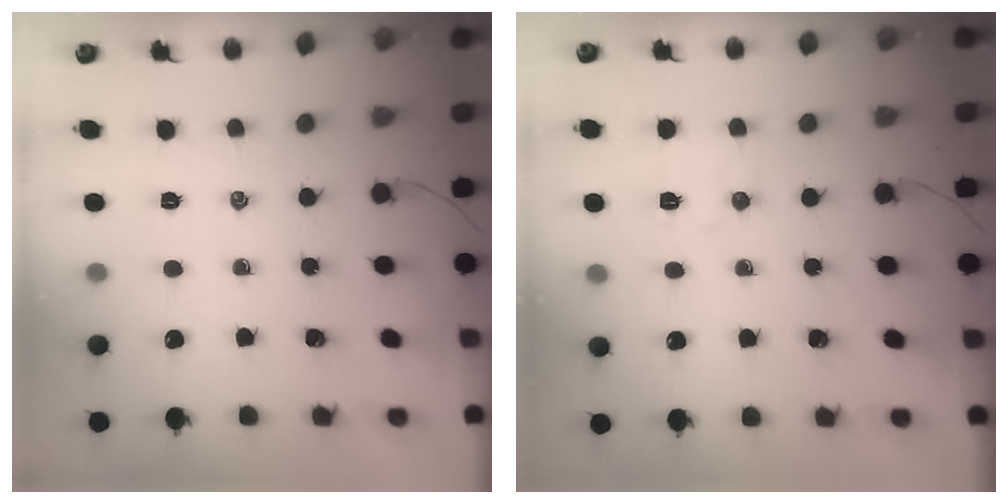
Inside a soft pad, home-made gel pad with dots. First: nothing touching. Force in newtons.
{"total": 5.6, "press": 5.5, "slide": 1.2}